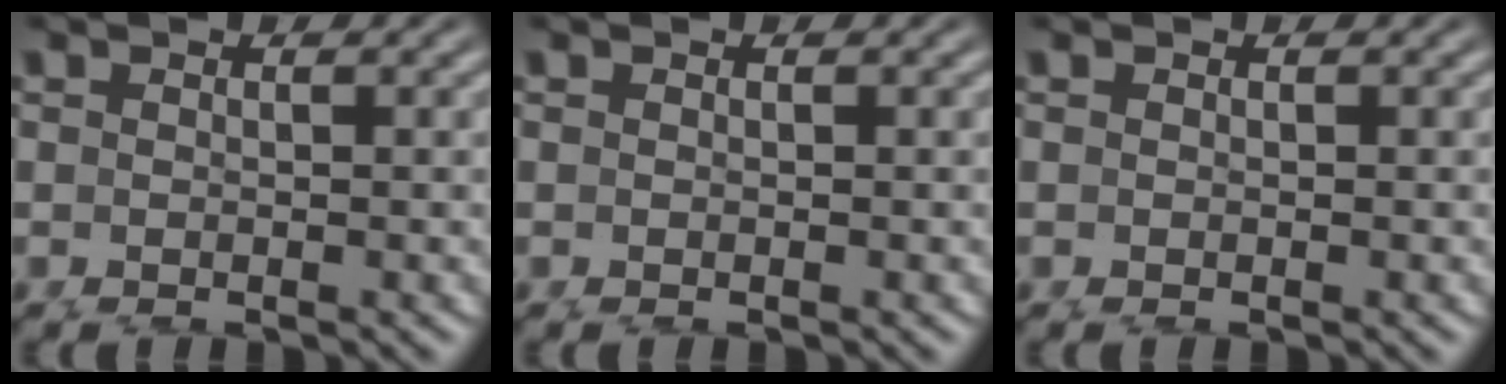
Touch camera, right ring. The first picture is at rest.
{"total": 0.0}
{"total": 0.0}